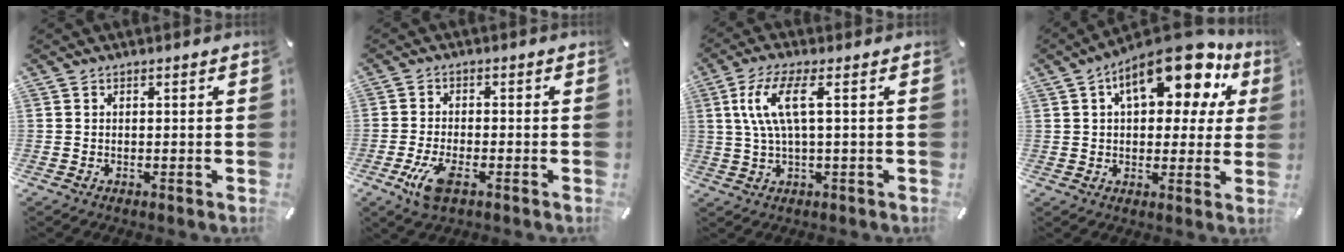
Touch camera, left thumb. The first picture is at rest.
{"total": 6.0, "force": [-2.9, 2.3, 4.7], "torque": [-0.111, -0.003, -0.055]}
{"total": 9.0, "force": [2.0, 2.4, 8.4], "torque": [-0.176, -0.001, 0.030]}
{"total": 16.7, "force": [8.8, 7.9, 11.9], "torque": [-0.174, -0.039, 0.145]}